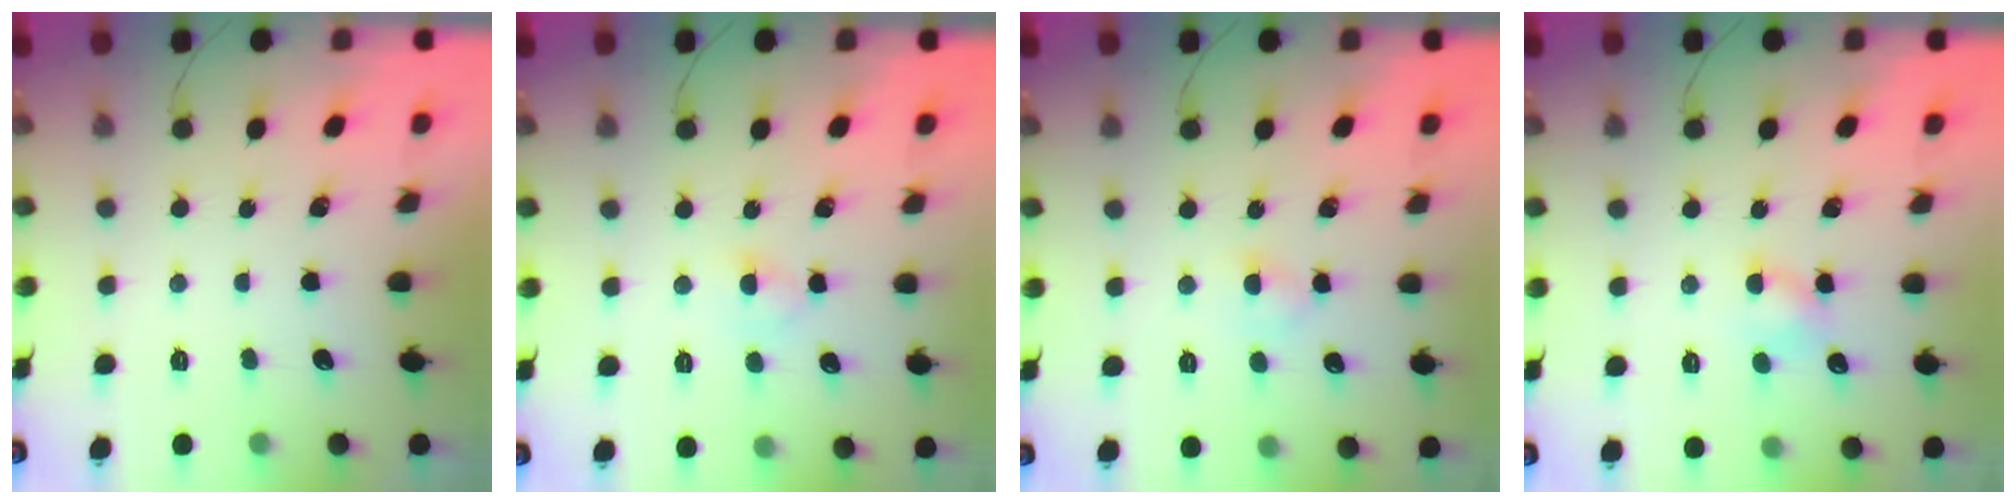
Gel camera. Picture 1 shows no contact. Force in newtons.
{"total": 3.6, "press": 3.4, "slide": 1.2}
{"total": 3.4, "press": 3.3, "slide": 1.1}
{"total": 4.5, "press": 4.4, "slide": 0.9}